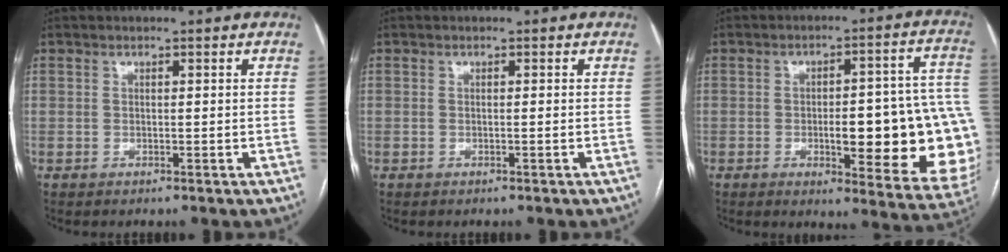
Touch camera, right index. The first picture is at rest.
{"total": 0.0}
{"total": 21.1, "force": [-3.3, 5.0, 20.2], "torque": [-0.165, 0.026, -0.019]}